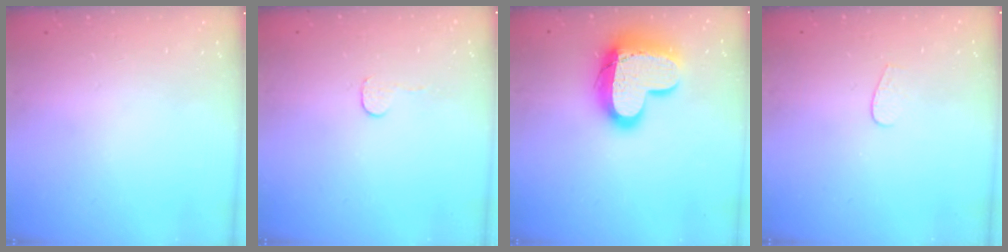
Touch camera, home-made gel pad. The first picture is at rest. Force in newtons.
{"total": 3.0, "press": 3.0, "slide": 0.3}
{"total": 17.4, "press": 17.3, "slide": 1.5}
{"total": 3.5, "press": 3.5, "slide": 0.3}